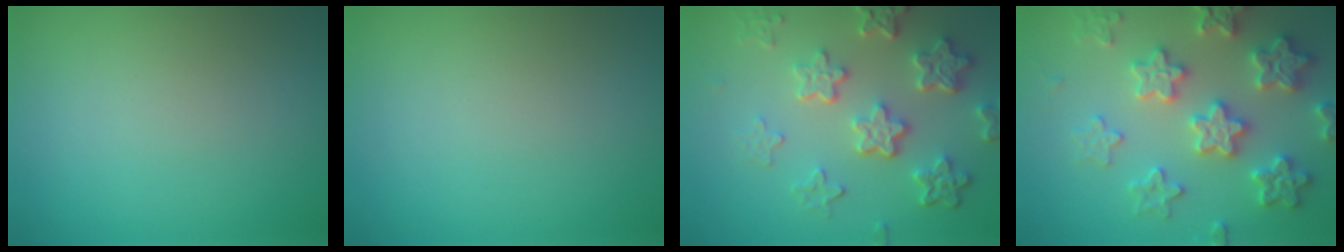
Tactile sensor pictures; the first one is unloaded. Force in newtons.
{"total": 0.0}
{"total": 6.0, "press": 4.5, "slide": 4.0}
{"total": 6.1, "press": 6.0, "slide": 1.1}